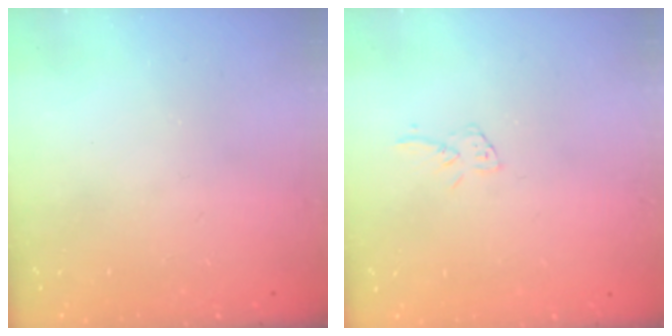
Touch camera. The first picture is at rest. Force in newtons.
{"total": 4.2, "press": 4.2, "slide": 0.2}